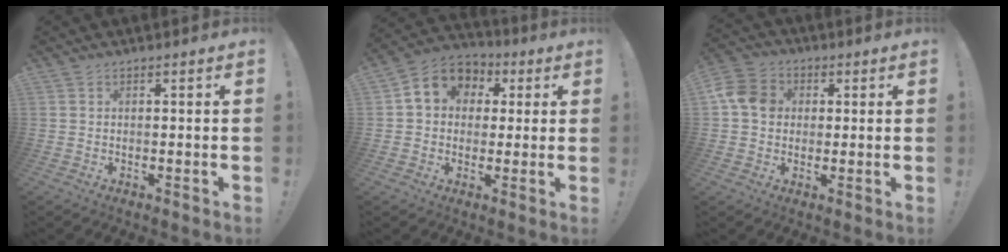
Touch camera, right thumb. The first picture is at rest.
{"total": 9.8, "force": [2.4, 8.3, 4.6], "torque": [-0.060, -0.004, 0.049]}
{"total": 9.7, "force": [1.4, 8.0, 5.3], "torque": [-0.096, 0.013, 0.028]}